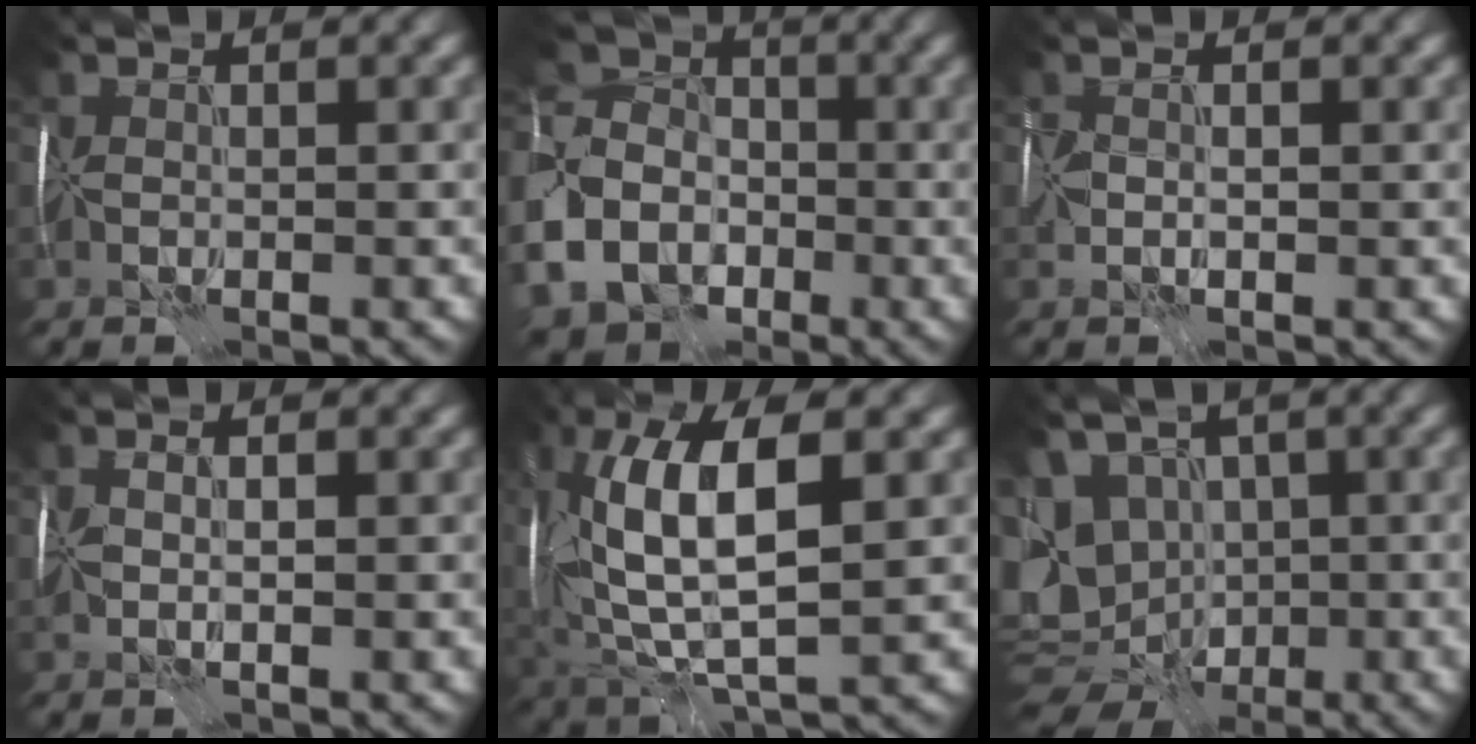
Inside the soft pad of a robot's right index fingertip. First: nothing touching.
{"total": 12.8, "force": [-5.3, 10.0, 6.1], "torque": [-0.174, -0.025, -0.100]}
{"total": 1.9, "force": [-0.1, 1.0, 1.6], "torque": [-0.037, -0.006, -0.001]}
{"total": 1.0, "force": [-0.1, 0.2, 0.9], "torque": [-0.026, -0.003, 0.001]}
{"total": 11.1, "force": [1.9, 4.3, 10.1], "torque": [-0.200, 0.008, 0.030]}
{"total": 10.9, "force": [-2.3, 8.2, 6.7], "torque": [-0.122, -0.012, -0.030]}